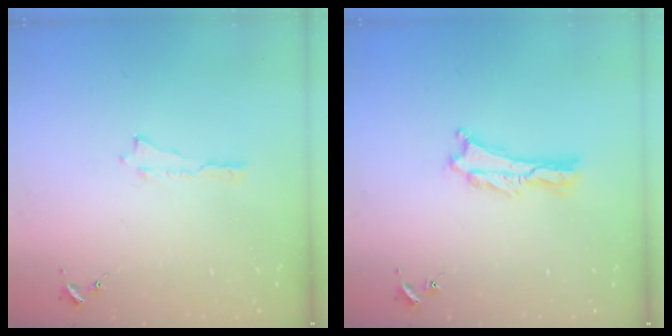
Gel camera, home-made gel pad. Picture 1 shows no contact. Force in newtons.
{"total": 0.7, "press": 0.6, "slide": 0.2}